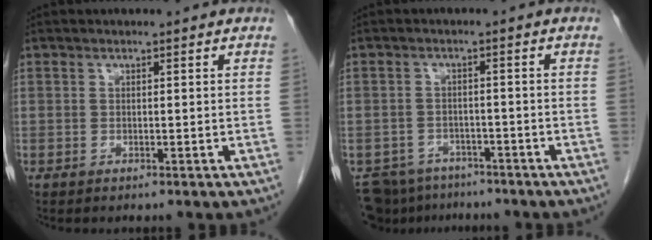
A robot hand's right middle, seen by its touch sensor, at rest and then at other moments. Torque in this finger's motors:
{"motor_torque": [1.19, -0.94, 0.33, 0.03]}